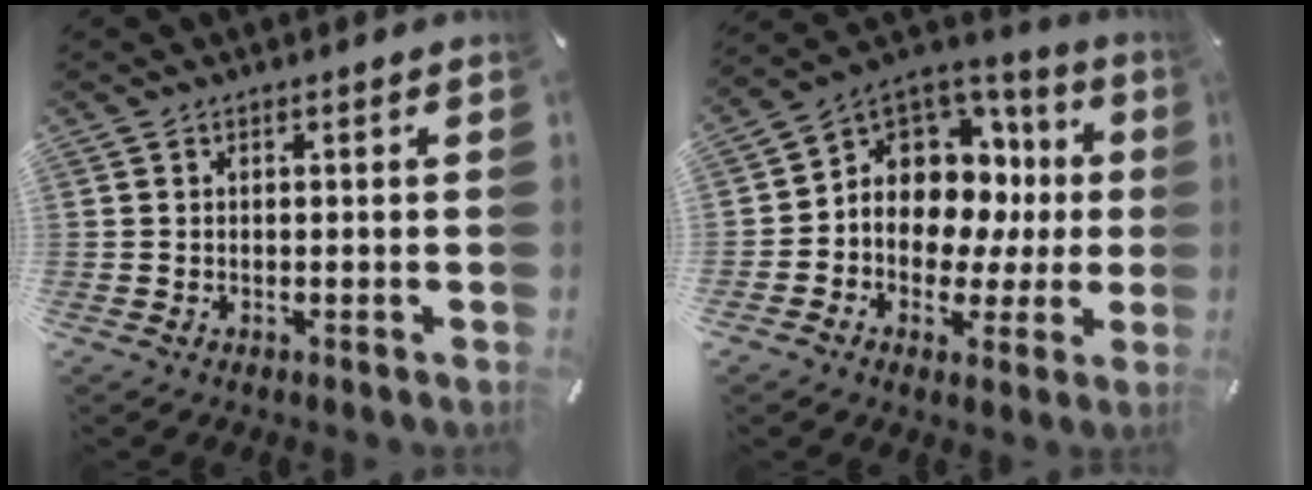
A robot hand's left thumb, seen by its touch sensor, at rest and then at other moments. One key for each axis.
{"total": 10.3, "fx": 1.6, "fy": 9.2, "fz": 4.3, "tx": -0.064, "ty": -0.039, "tz": 0.035}